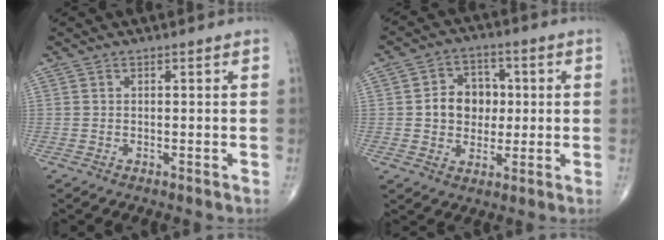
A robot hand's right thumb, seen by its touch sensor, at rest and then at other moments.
{"total": 9.0, "force": [0.6, 7.4, 5.2], "torque": [-0.037, 0.013, 0.006]}